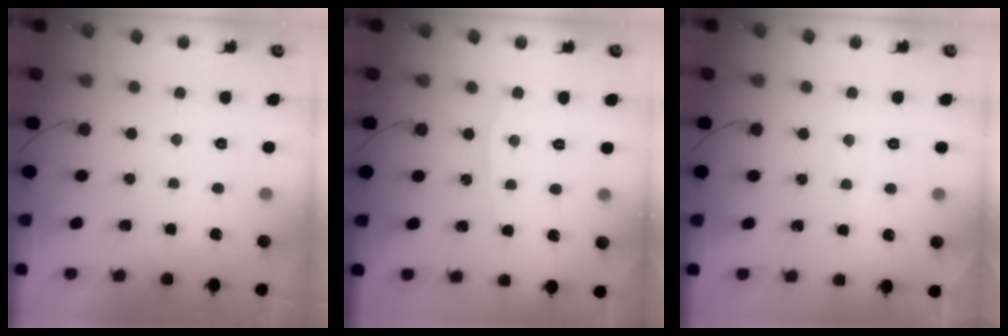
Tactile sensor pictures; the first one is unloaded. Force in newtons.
{"total": 5.0, "press": 4.9, "slide": 0.6}
{"total": 2.0, "press": 2.0, "slide": 0.3}